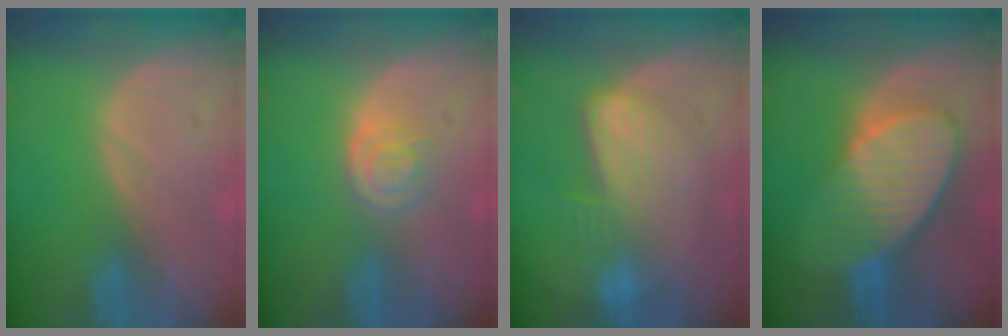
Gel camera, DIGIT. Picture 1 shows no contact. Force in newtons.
{"total": 3.3, "press": 3.3, "slide": 0.3}
{"total": 7.0, "press": 6.1, "slide": 3.5}
{"total": 9.3, "press": 8.3, "slide": 4.3}